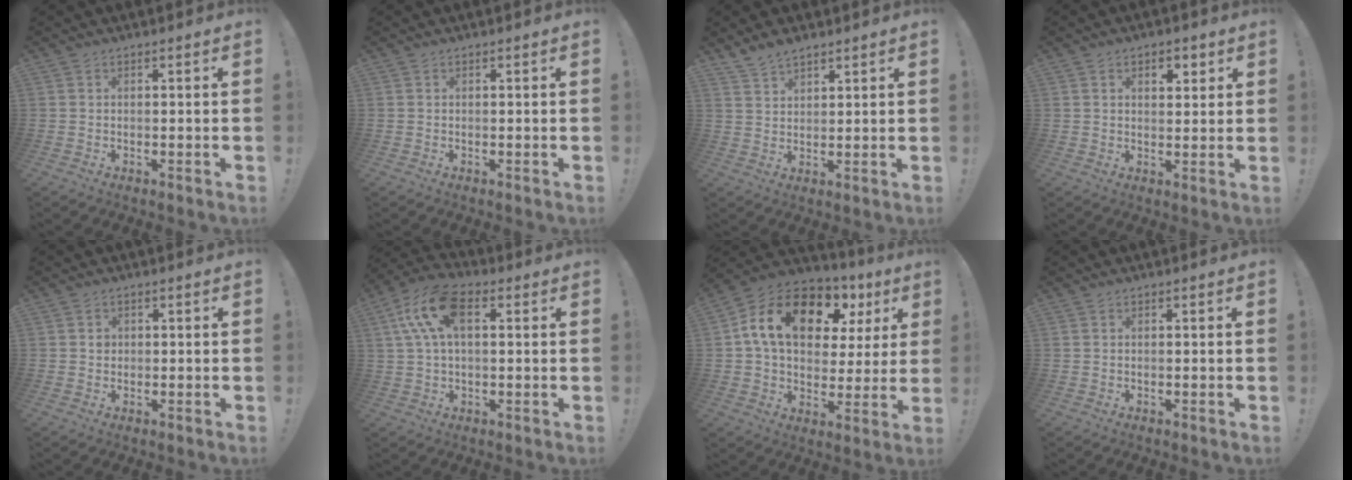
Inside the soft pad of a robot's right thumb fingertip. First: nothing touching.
{"total": 0.0}
{"total": 4.9, "force": [4.2, 2.0, 1.6], "torque": [-0.031, -0.026, 0.080]}
{"total": 3.8, "force": [2.0, 2.3, 2.2], "torque": [-0.019, -0.007, 0.029]}
{"total": 1.3, "force": [0.1, 1.3, 0.4], "torque": [-0.008, 0.004, 0.001]}
{"total": 13.8, "force": [3.8, 7.8, 10.8], "torque": [-0.207, 0.005, 0.072]}
{"total": 18.5, "force": [8.5, 11.0, 12.2], "torque": [-0.208, -0.030, 0.150]}
{"total": 0.0}